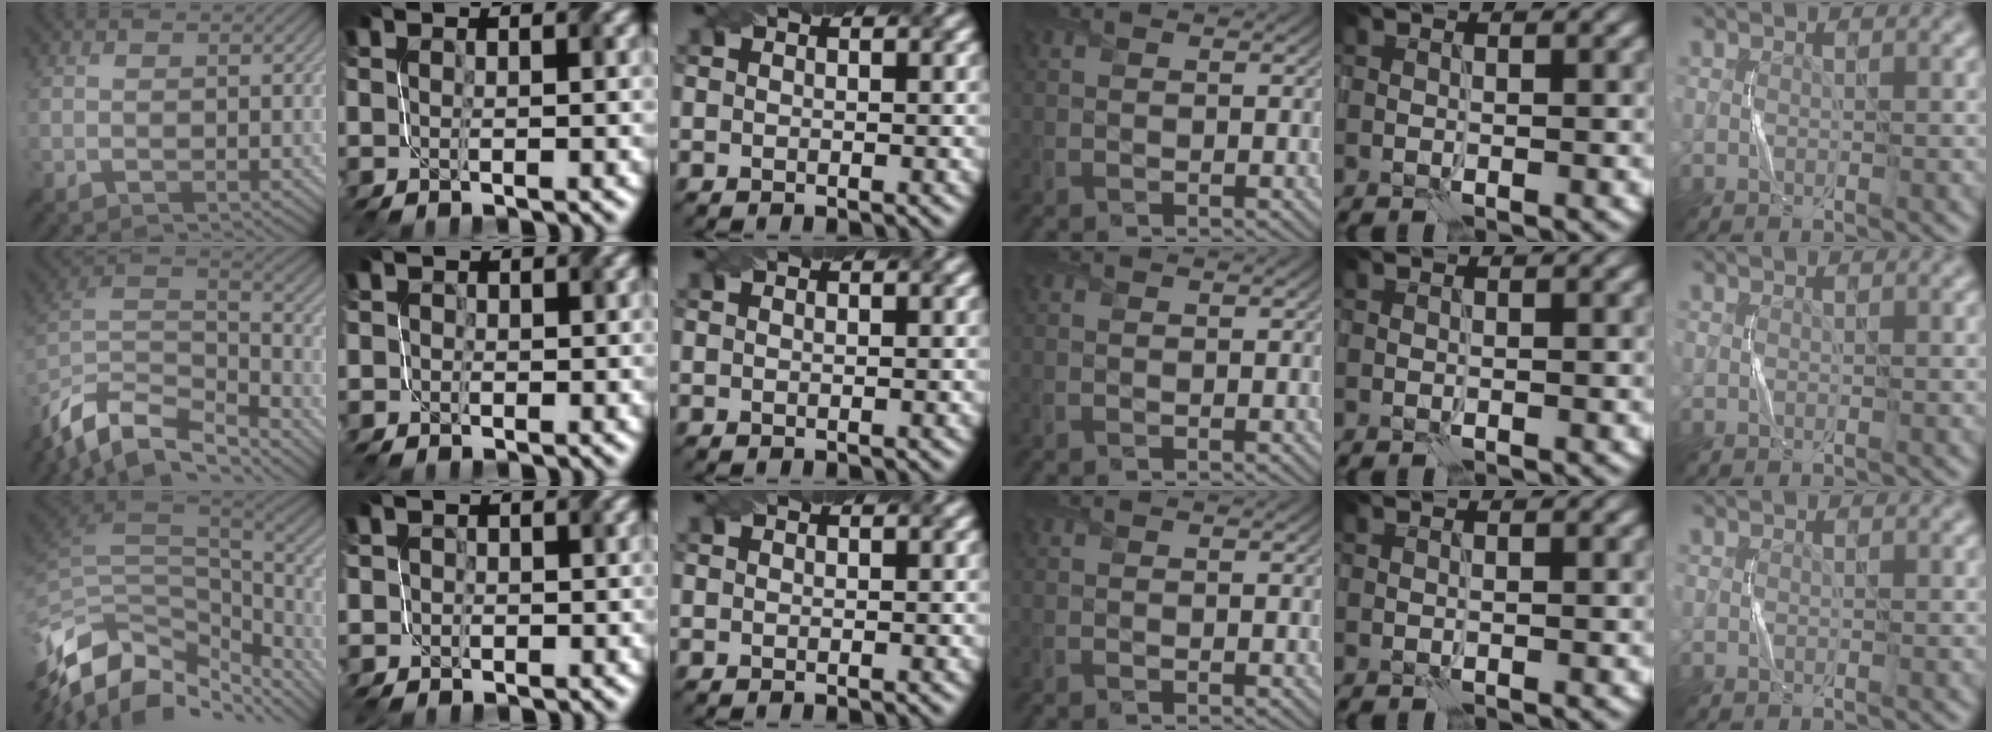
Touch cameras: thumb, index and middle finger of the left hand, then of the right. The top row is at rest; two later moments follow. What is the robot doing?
{"motion": "twist", "object": "screw"}